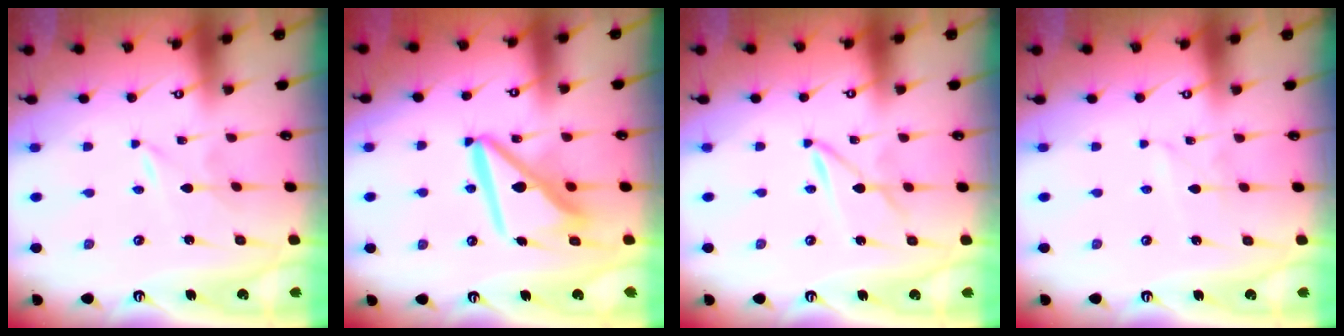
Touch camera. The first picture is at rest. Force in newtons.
{"total": 13.2, "press": 13.1, "slide": 1.7}
{"total": 2.1, "press": 2.1, "slide": 0.2}
{"total": 1.8, "press": 1.8, "slide": 0.1}